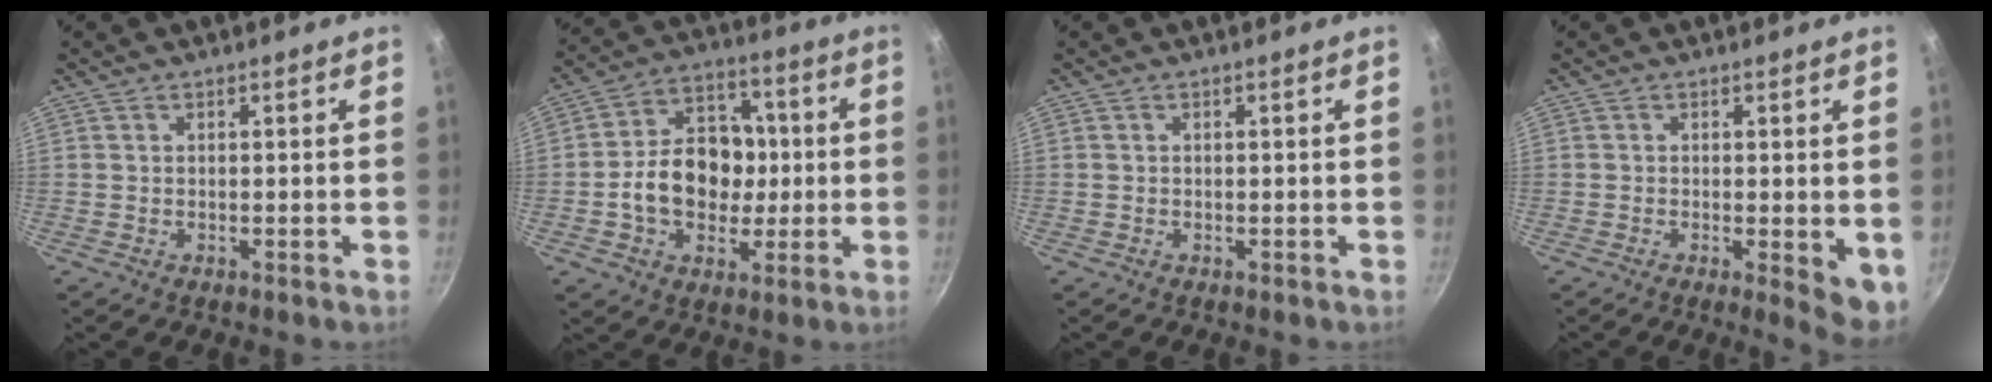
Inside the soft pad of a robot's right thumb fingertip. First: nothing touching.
{"total": 15.1, "force": [-1.2, 11.6, 9.5], "torque": [-0.117, 0.028, -0.030]}
{"total": 0.0}
{"total": 5.2, "force": [-0.7, 1.7, 4.9], "torque": [-0.055, -0.010, -0.007]}